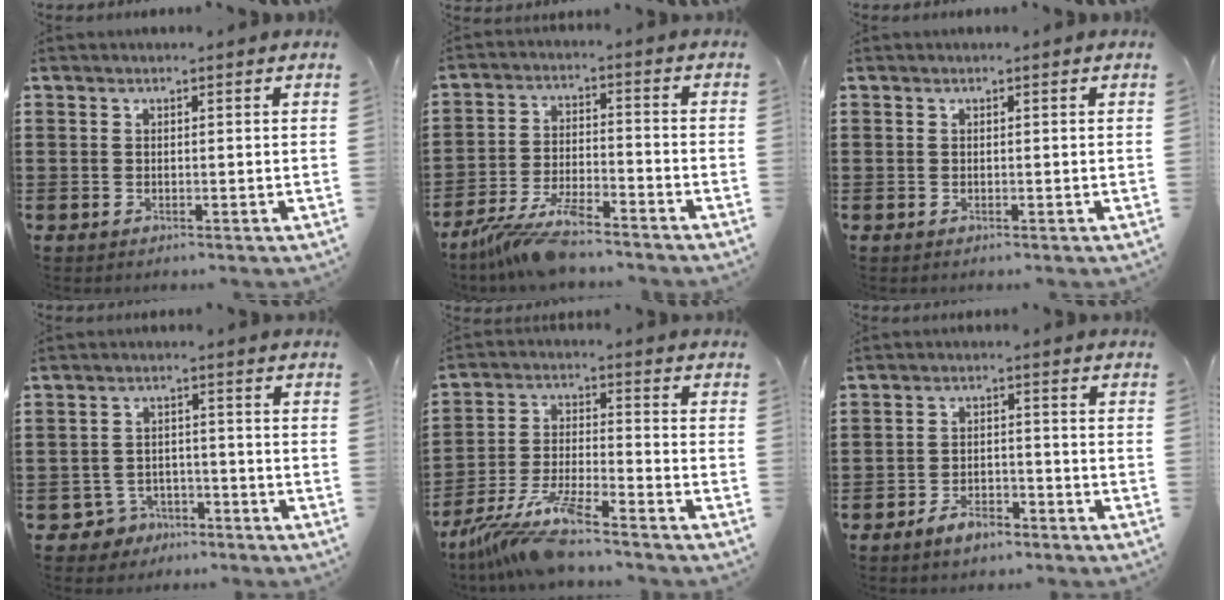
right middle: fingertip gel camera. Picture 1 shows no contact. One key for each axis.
{"total": 7.9, "fx": -6.8, "fy": 1.2, "fz": 3.8, "tx": -0.090, "ty": -0.005, "tz": -0.133}
{"total": 0.0}
{"total": 3.7, "fx": -3.1, "fy": 1.9, "fz": 0.5, "tx": -0.032, "ty": 0.001, "tz": -0.071}
{"total": 10.2, "fx": -8.8, "fy": 0.4, "fz": 5.2, "tx": -0.117, "ty": -0.005, "tz": -0.175}
{"total": 3.6, "fx": -3.1, "fy": 1.3, "fz": 1.2, "tx": -0.029, "ty": 0.008, "tz": -0.063}